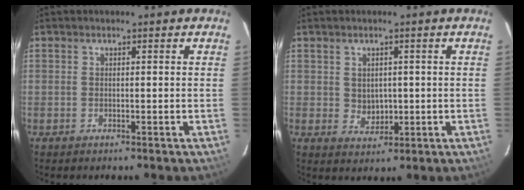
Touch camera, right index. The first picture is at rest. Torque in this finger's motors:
{"motor_torque": [0.07, 0.07, 0.04, 0.00]}